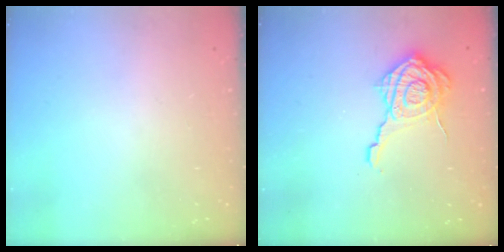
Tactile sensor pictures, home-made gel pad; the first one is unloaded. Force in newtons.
{"total": 13.8, "press": 13.8, "slide": 0.8}